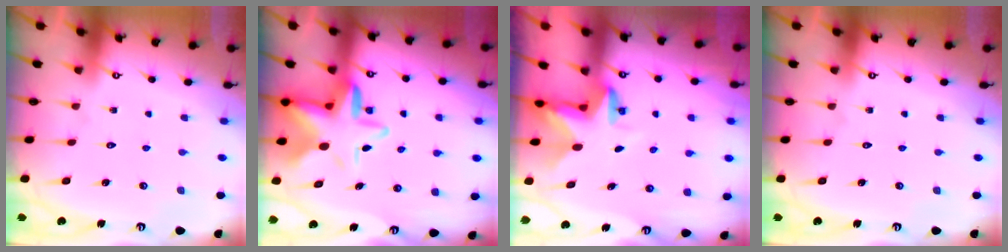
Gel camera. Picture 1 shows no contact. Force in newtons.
{"total": 10.7, "press": 10.5, "slide": 2.1}
{"total": 2.8, "press": 2.8, "slide": 0.2}
{"total": 0.0}